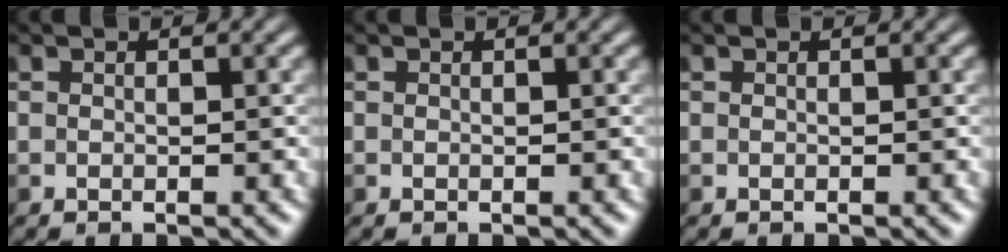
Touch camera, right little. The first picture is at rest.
{"total": 0.0}
{"total": 0.0}